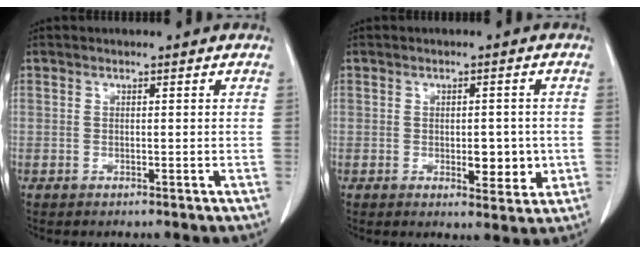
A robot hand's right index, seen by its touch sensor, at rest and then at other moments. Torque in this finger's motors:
{"motor_torque": [0.21, 0.21, 0.11, 0.05]}